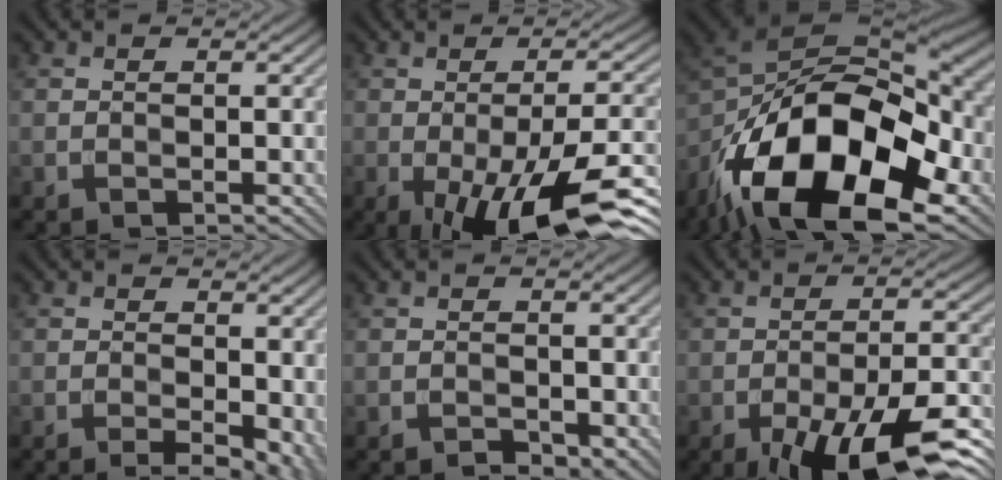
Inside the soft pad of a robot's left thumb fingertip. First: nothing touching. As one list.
[{"total": 15.2, "force": [-5.6, 4.9, 13.3], "torque": [-0.180, -0.008, -0.074]}, {"total": 20.4, "force": [-9.8, 10.3, 14.6], "torque": [-0.298, -0.036, -0.163]}, {"total": 6.2, "force": [-1.6, 2.7, 5.3], "torque": [-0.069, -0.005, -0.014]}, {"total": 1.6, "force": [-0.9, 0.8, 1.0], "torque": [-0.015, -0.004, -0.012]}, {"total": 13.9, "force": [-7.9, 4.4, 10.6], "torque": [-0.172, -0.003, -0.125]}]